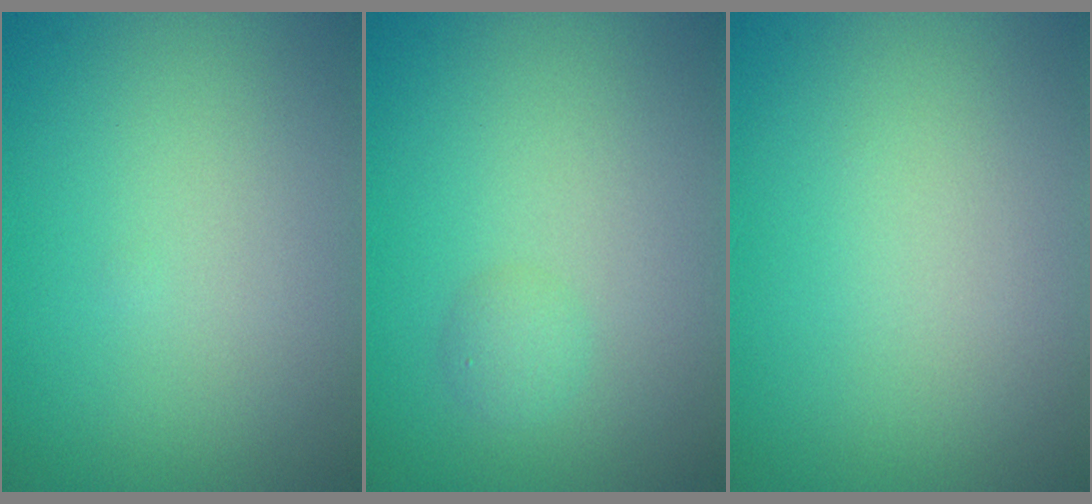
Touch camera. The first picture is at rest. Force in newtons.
{"total": 1.2, "press": 1.2, "slide": 0.0}
{"total": 0.0}